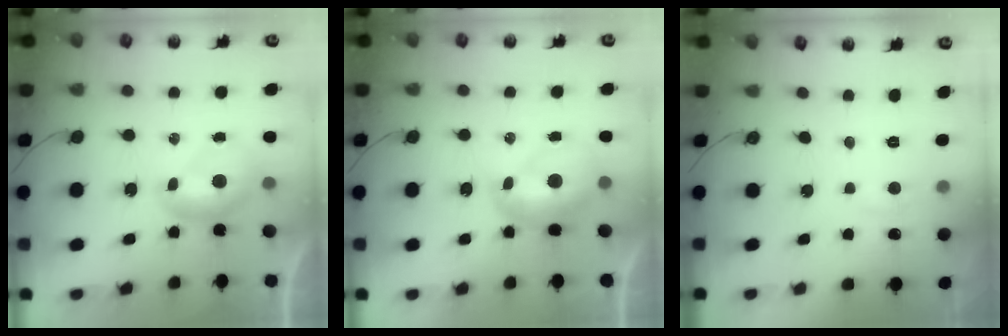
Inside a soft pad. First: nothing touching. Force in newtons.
{"total": 2.4, "press": 2.3, "slide": 0.7}
{"total": 1.8, "press": 1.6, "slide": 0.6}